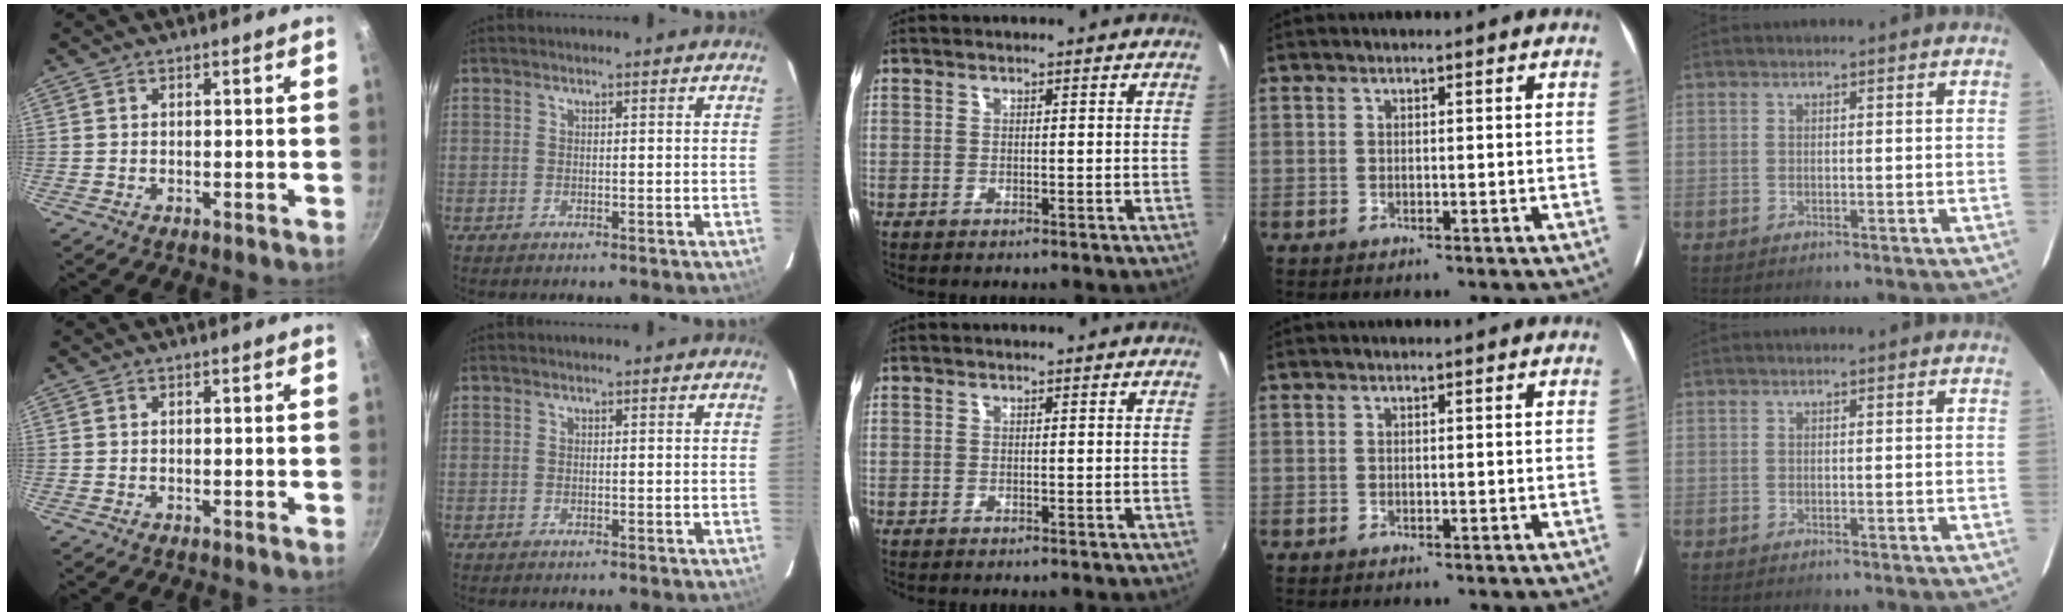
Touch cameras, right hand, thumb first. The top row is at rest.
{}